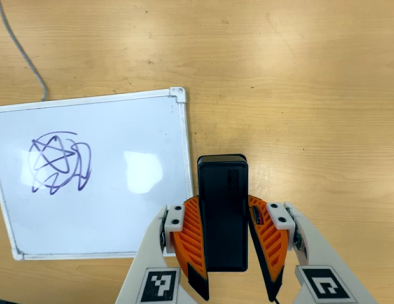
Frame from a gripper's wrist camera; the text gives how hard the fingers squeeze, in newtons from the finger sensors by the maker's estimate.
{"total": 8.5, "left": 6.9, "right": 10.0}